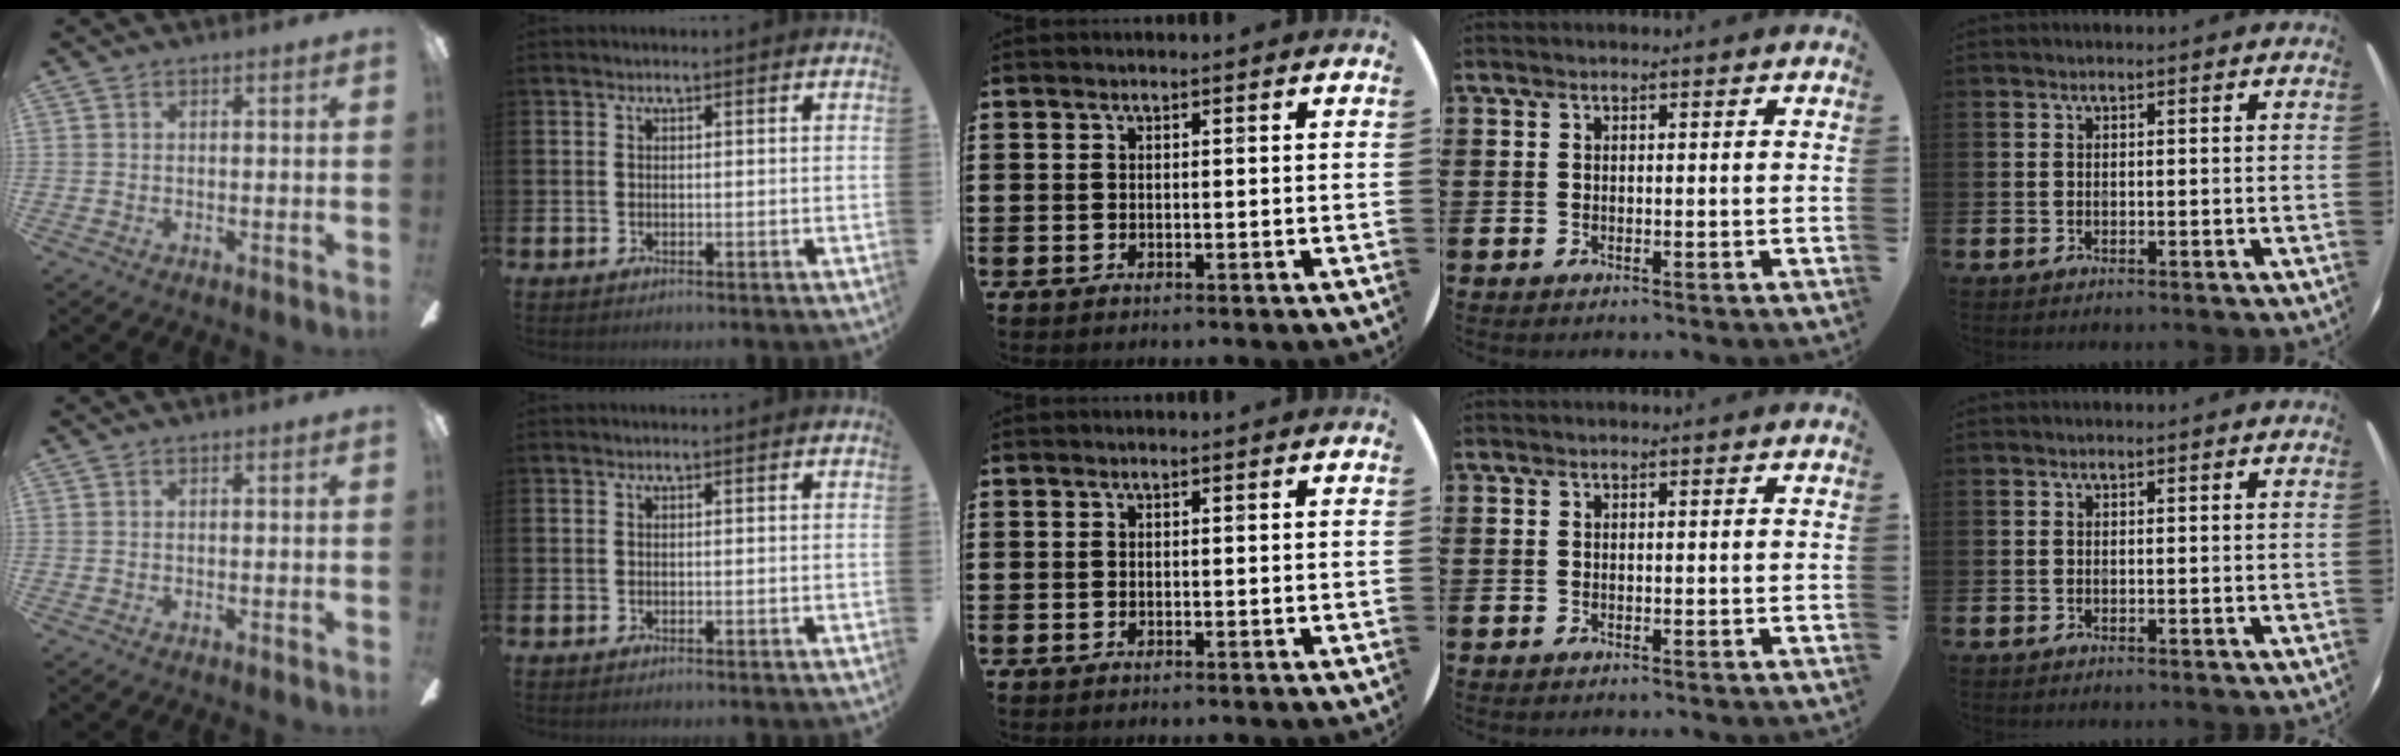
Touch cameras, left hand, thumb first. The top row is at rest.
{}